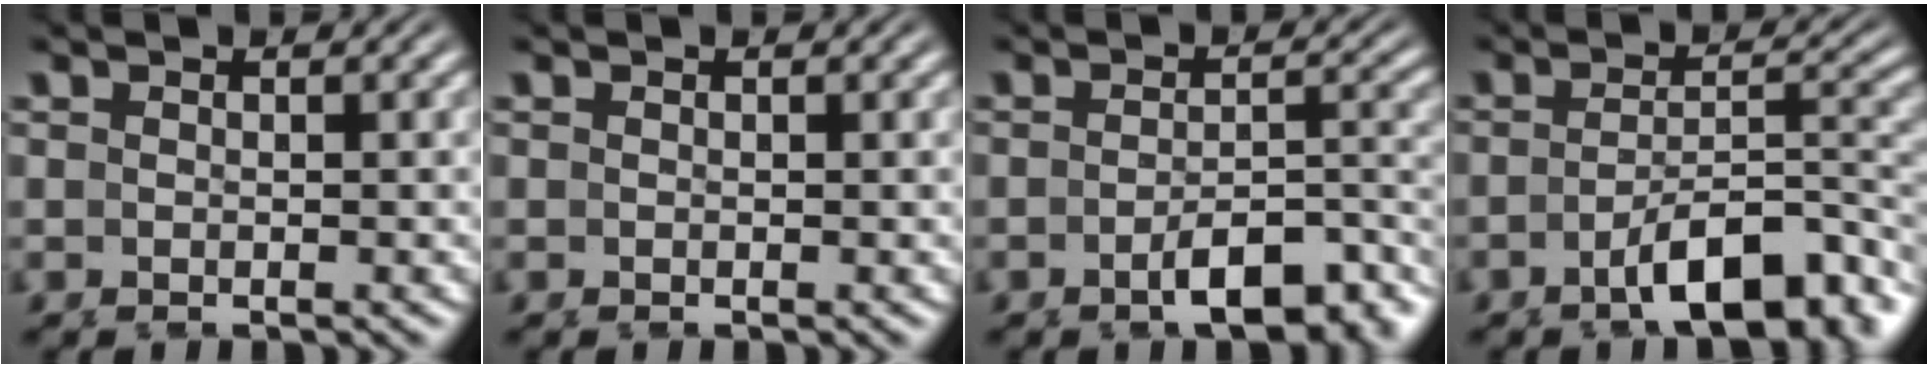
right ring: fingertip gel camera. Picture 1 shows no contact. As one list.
[{"total": 0.0}, {"total": 5.6, "force": [-3.5, 1.6, 4.0], "torque": [-0.032, -0.014, -0.045]}, {"total": 6.5, "force": [-3.5, 2.2, 5.1], "torque": [-0.052, -0.023, -0.038]}]